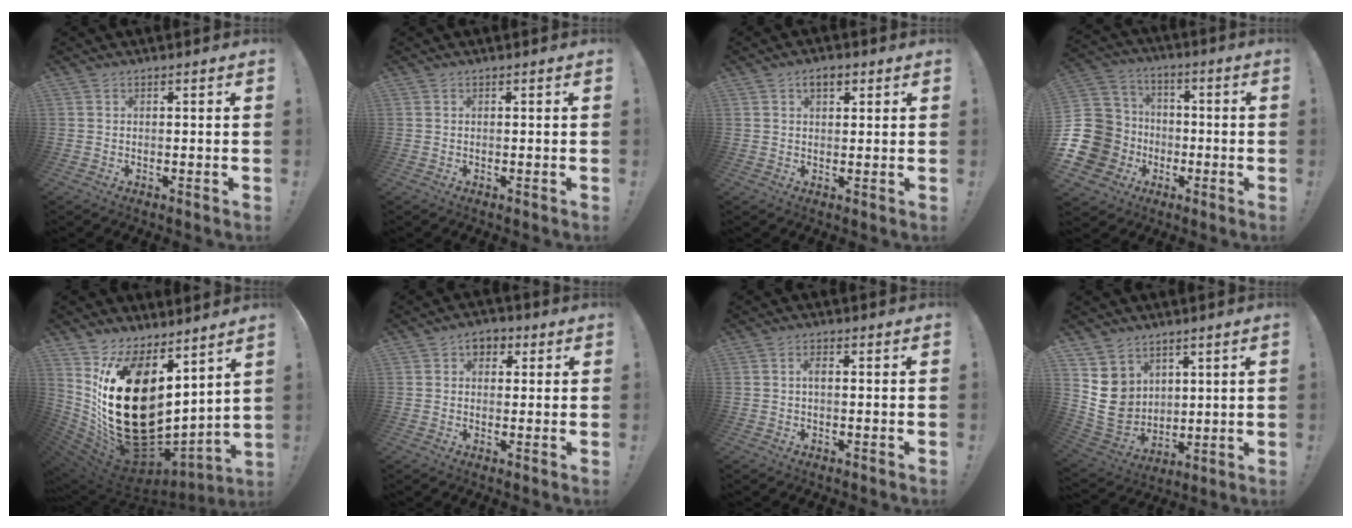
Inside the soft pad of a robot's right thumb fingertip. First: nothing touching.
{"total": 0.0}
{"total": 3.6, "force": [1.5, 2.2, 2.5], "torque": [-0.037, 0.002, 0.025]}
{"total": 17.7, "force": [-3.8, 15.7, 7.1], "torque": [-0.140, 0.029, -0.030]}
{"total": 26.6, "force": [2.4, 15.9, 21.1], "torque": [-0.416, -0.039, 0.074]}
{"total": 4.5, "force": [1.1, 3.7, 2.2], "torque": [-0.016, 0.000, 0.017]}
{"total": 1.9, "force": [-0.2, 0.6, 1.8], "torque": [-0.043, 0.010, -0.004]}
{"total": 10.9, "force": [3.7, 9.5, 3.7], "torque": [-0.072, -0.036, 0.082]}